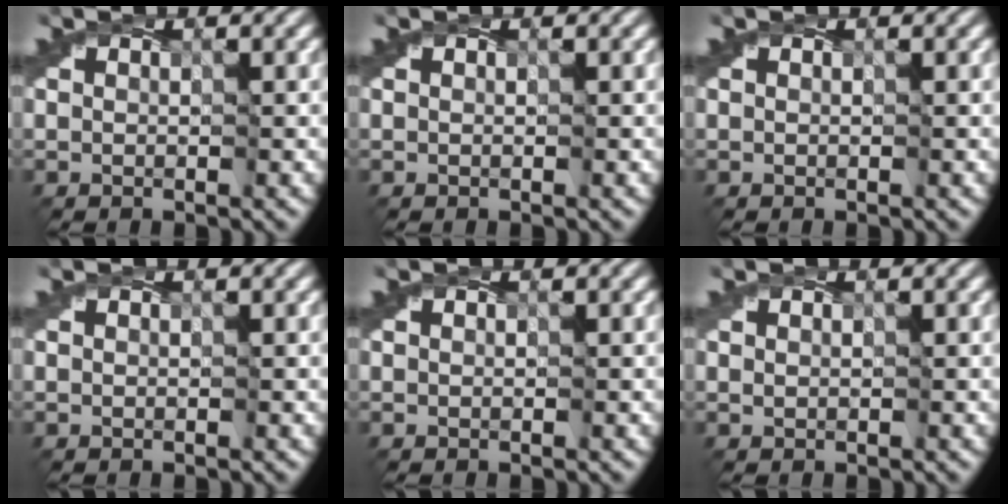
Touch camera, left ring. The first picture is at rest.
{"total": 0.0}
{"total": 0.0}
{"total": 0.0}
{"total": 0.0}
{"total": 0.0}